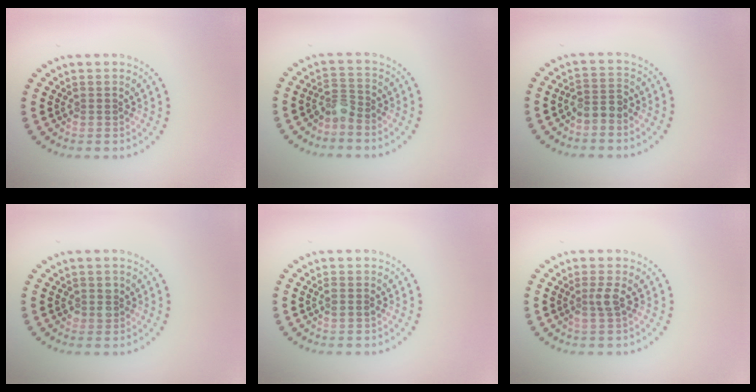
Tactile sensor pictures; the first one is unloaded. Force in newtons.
{"total": 2.0, "press": 1.5, "slide": 1.3}
{"total": 2.0, "press": 1.7, "slide": 1.2}
{"total": 1.5, "press": 1.4, "slide": 0.5}
{"total": 1.0, "press": 1.0, "slide": 0.2}
{"total": 1.5, "press": 1.2, "slide": 1.0}